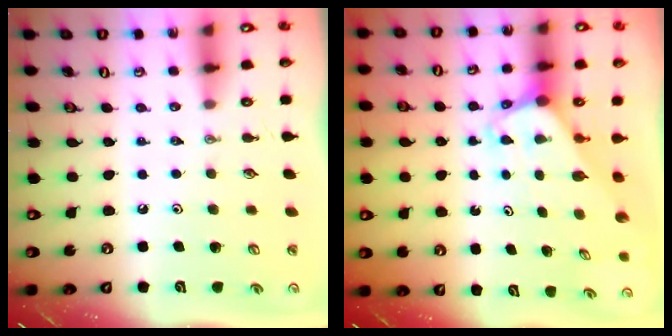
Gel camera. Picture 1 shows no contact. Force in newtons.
{"total": 2.1, "press": 2.1, "slide": 0.1}